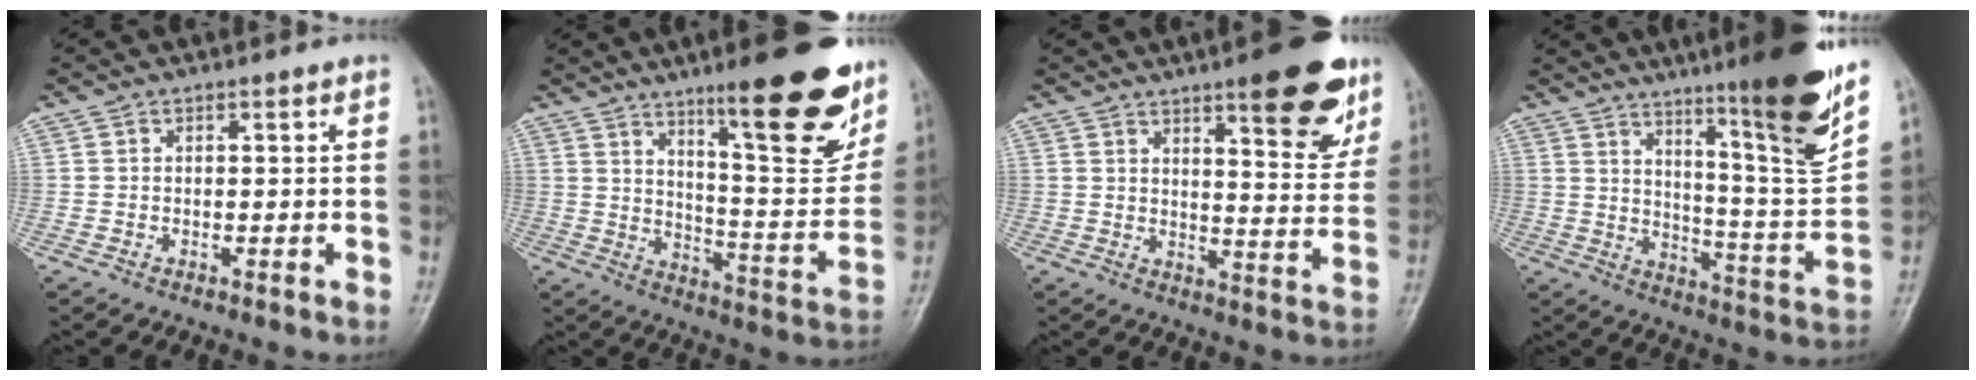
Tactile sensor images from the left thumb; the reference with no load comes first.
{"total": 21.8, "force": [13.3, 5.1, 16.5], "torque": [-0.187, -0.069, 0.201]}
{"total": 14.5, "force": [8.7, 4.0, 10.8], "torque": [-0.104, -0.048, 0.116]}
{"total": 19.6, "force": [12.0, 1.7, 15.4], "torque": [-0.193, -0.071, 0.186]}